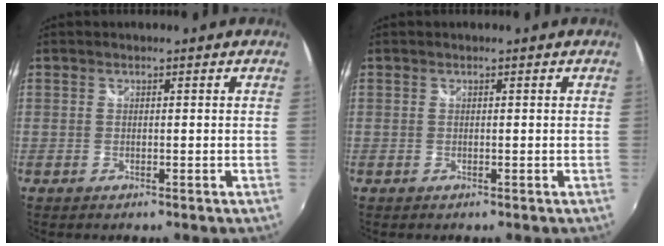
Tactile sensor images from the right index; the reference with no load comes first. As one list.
[{"total": 0.0}]